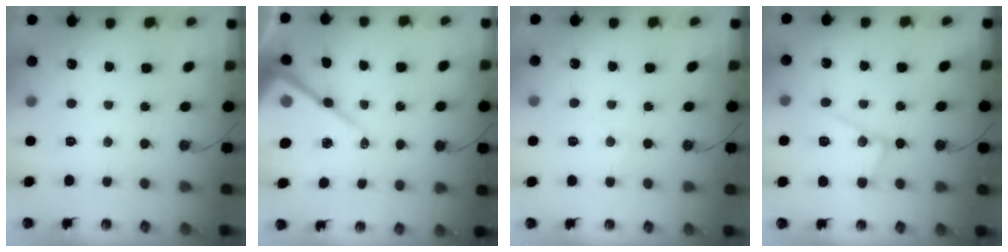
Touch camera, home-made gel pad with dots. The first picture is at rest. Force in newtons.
{"total": 18.7, "press": 18.6, "slide": 1.8}
{"total": 4.0, "press": 3.9, "slide": 0.6}
{"total": 13.0, "press": 12.9, "slide": 1.3}